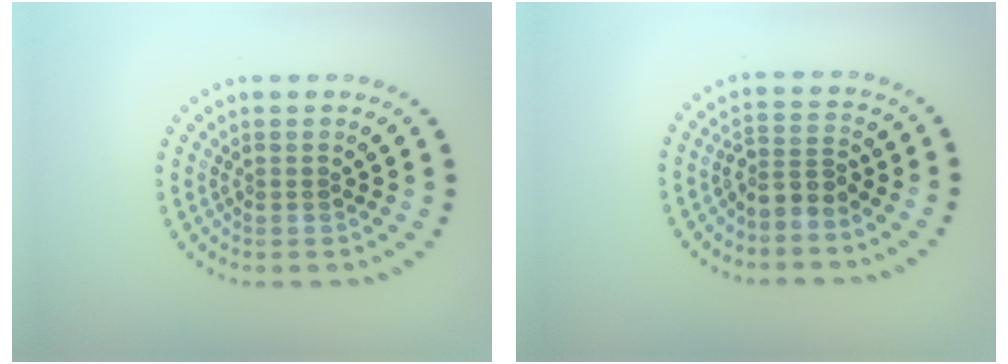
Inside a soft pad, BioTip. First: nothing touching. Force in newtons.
{"total": 2.4, "press": 1.8, "slide": 1.6}